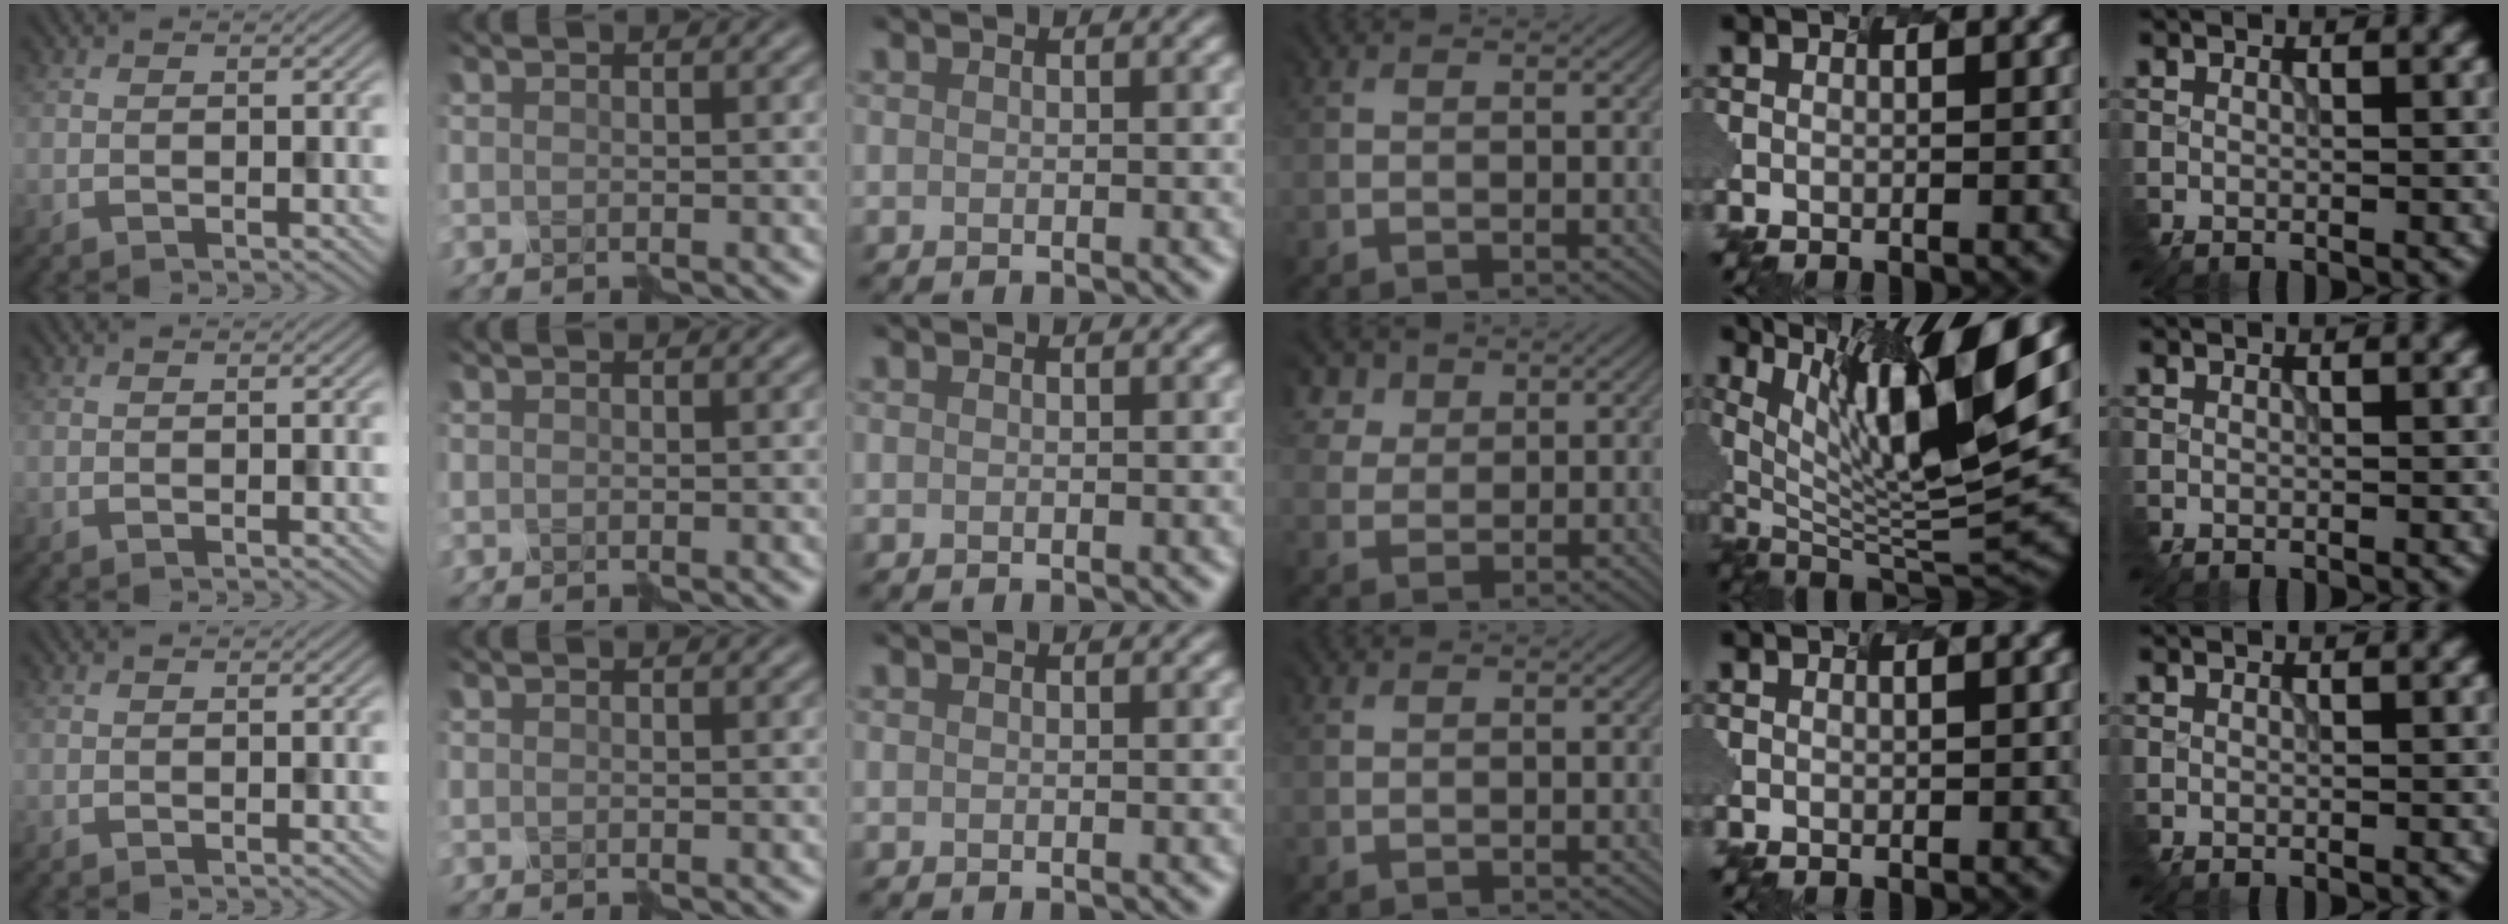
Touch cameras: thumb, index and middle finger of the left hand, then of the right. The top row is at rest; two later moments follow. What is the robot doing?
{"motion": "disassemble", "object": "velcro strap"}